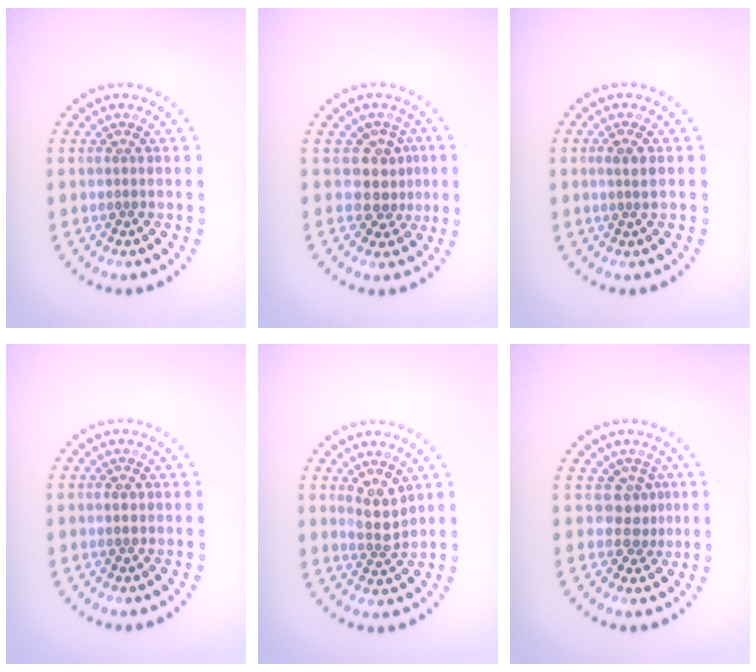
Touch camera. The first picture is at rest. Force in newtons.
{"total": 2.8, "press": 2.1, "slide": 1.9}
{"total": 1.1, "press": 0.9, "slide": 0.6}
{"total": 1.1, "press": 1.1, "slide": 0.2}
{"total": 2.5, "press": 2.2, "slide": 1.2}
{"total": 2.2, "press": 1.5, "slide": 1.7}